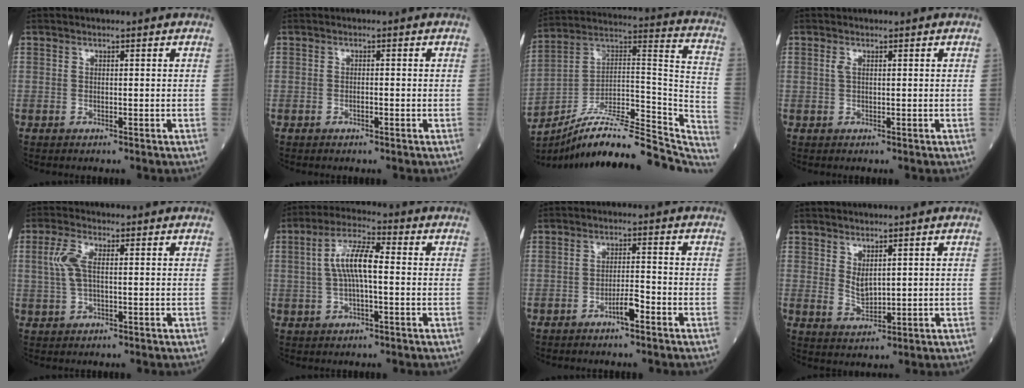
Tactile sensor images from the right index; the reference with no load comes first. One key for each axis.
{"total": 0.8, "fx": -0.4, "fy": 0.1, "fz": 0.6, "tx": -0.009, "ty": 0.000, "tz": -0.007}
{"total": 26.0, "fx": -22.4, "fy": 5.3, "fz": 12.1, "tx": -0.133, "ty": 0.038, "tz": -0.339}
{"total": 0.9, "fx": 0.3, "fy": 0.3, "fz": 0.8, "tx": -0.020, "ty": 0.001, "tz": 0.005}
{"total": 4.2, "fx": 0.7, "fy": 1.6, "fz": 3.8, "tx": -0.102, "ty": 0.009, "tz": 0.014}
{"total": 7.6, "fx": 0.3, "fy": 1.8, "fz": 7.4, "tx": -0.148, "ty": 0.020, "tz": 0.003}
{"total": 3.0, "fx": -2.0, "fy": 0.2, "fz": 2.2, "tx": -0.033, "ty": 0.001, "tz": -0.036}
{"total": 2.7, "fx": 1.2, "fy": 1.2, "fz": 2.2, "tx": -0.043, "ty": -0.007, "tz": 0.032}